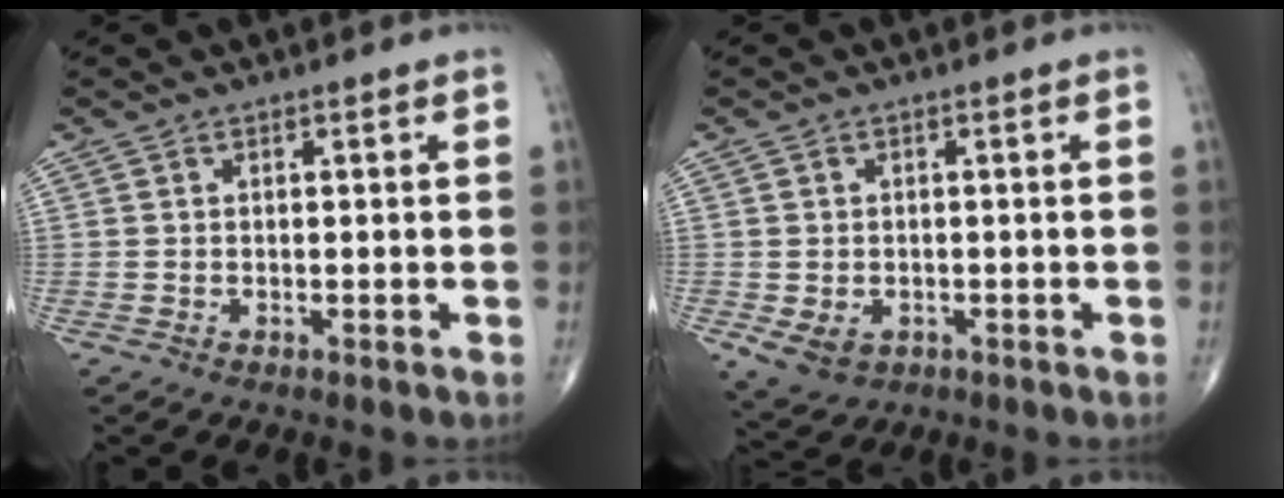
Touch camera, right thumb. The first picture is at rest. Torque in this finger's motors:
{"motor_torque": [0.98, 1.36, -0.08, -0.21, 0.01]}